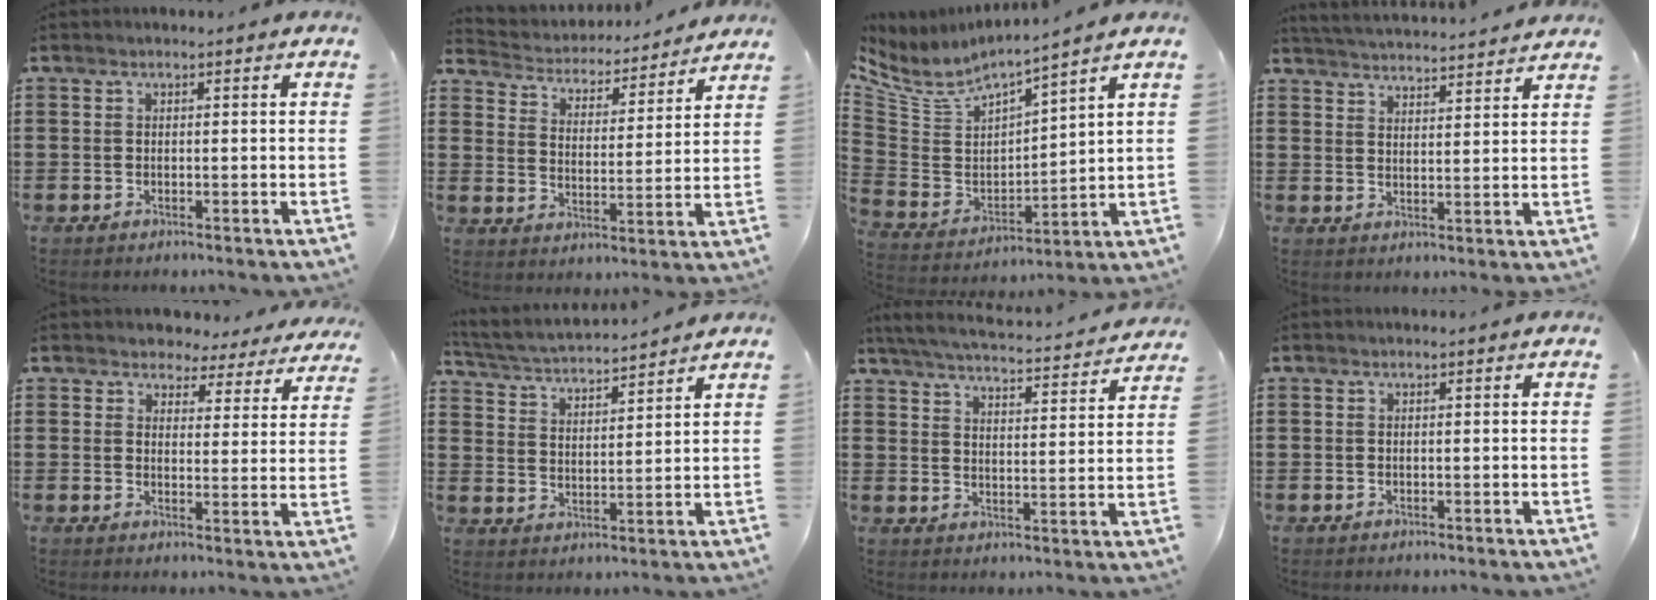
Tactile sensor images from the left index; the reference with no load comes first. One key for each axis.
{"total": 3.9, "fx": 3.9, "fy": 0.4, "fz": 0.0, "tx": -0.024, "ty": -0.032, "tz": 0.060}
{"total": 4.8, "fx": 4.1, "fy": 1.6, "fz": 1.9, "tx": -0.065, "ty": -0.030, "tz": 0.065}
{"total": 3.8, "fx": 3.8, "fy": -0.6, "fz": 0.2, "tx": -0.019, "ty": -0.026, "tz": 0.065}
{"total": 4.0, "fx": 3.8, "fy": 1.1, "fz": 0.3, "tx": -0.020, "ty": -0.021, "tz": 0.065}
{"total": 3.7, "fx": 3.6, "fy": 0.0, "fz": 0.9, "tx": -0.037, "ty": -0.024, "tz": 0.059}
{"total": 4.7, "fx": 4.5, "fy": -0.5, "fz": 1.4, "tx": -0.051, "ty": -0.038, "tz": 0.072}
{"total": 0.0}